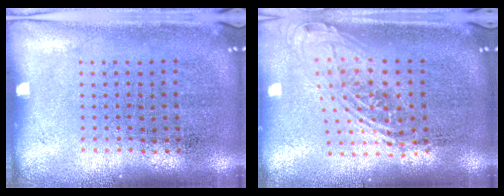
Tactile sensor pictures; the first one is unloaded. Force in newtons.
{"total": 1.9, "press": 1.5, "slide": 1.2}